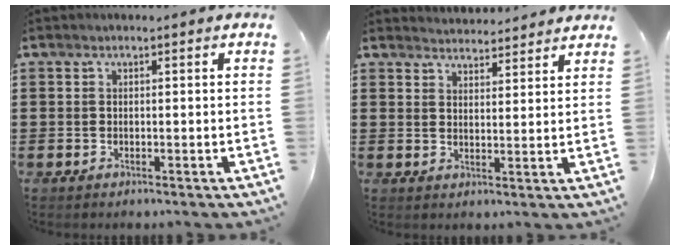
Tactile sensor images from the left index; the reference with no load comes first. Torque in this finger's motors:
{"motor_torque": [2.14, 0.00, 0.05, -0.01]}